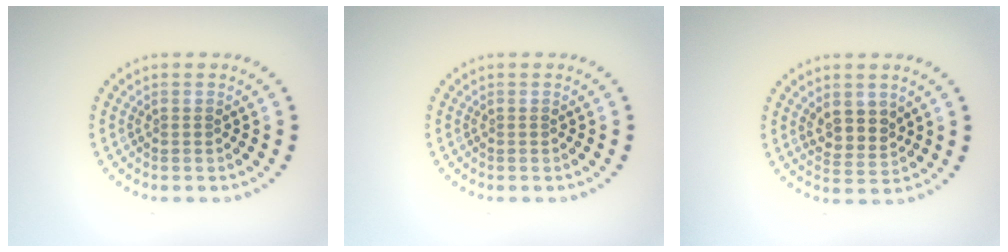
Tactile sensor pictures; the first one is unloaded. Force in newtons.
{"total": 0.0}
{"total": 2.9, "press": 2.5, "slide": 1.4}